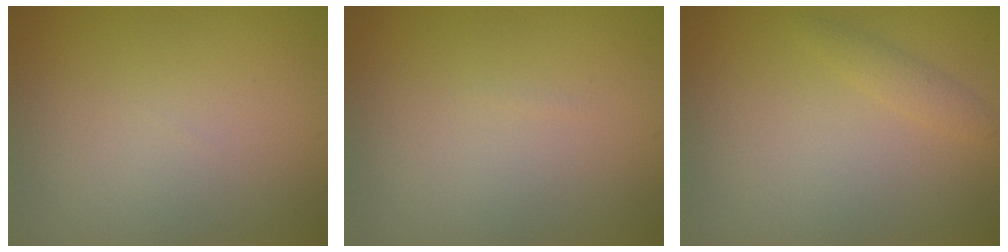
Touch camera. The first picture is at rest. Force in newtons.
{"total": 0.0}
{"total": 1.1, "press": 1.1, "slide": 0.1}